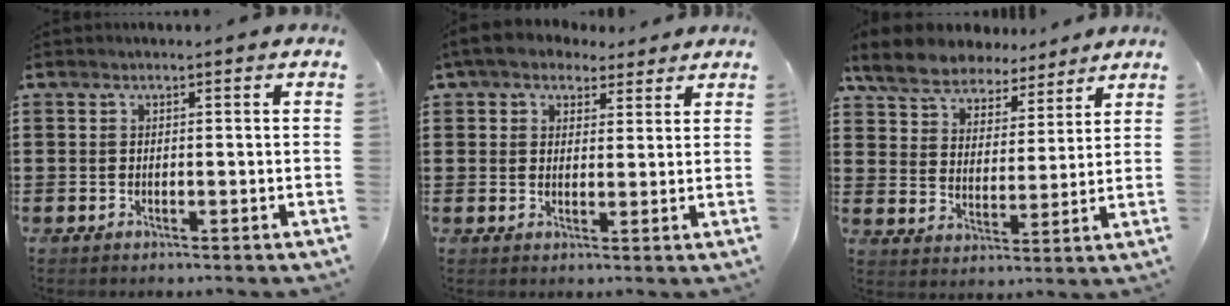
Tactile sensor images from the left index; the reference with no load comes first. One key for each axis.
{"total": 5.0, "fx": 3.9, "fy": 2.5, "fz": 1.8, "tx": -0.052, "ty": 0.005, "tz": 0.074}
{"total": 7.2, "fx": 6.5, "fy": 2.6, "fz": 1.9, "tx": -0.072, "ty": -0.025, "tz": 0.117}